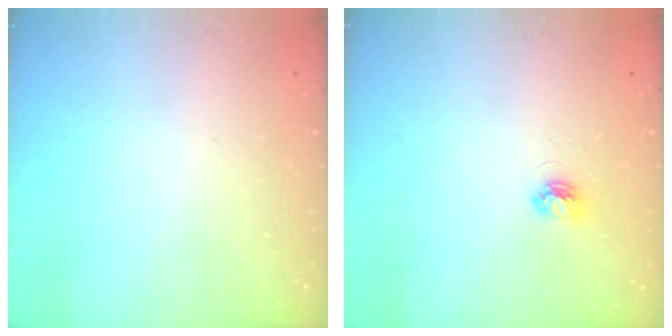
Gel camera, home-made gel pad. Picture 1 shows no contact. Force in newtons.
{"total": 3.7, "press": 3.7, "slide": 0.4}